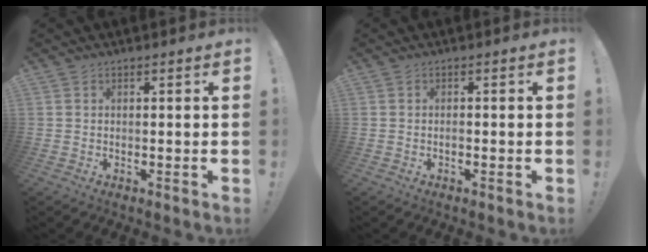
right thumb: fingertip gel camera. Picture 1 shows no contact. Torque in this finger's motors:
{"motor_torque": [-0.16, -0.33, -0.13, -0.03, 0.04]}